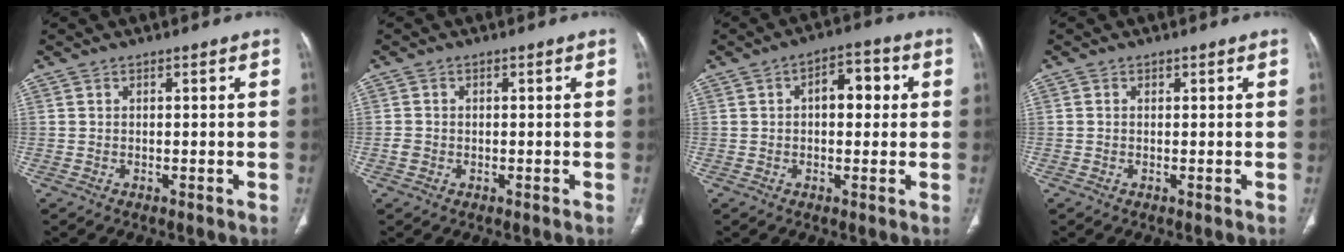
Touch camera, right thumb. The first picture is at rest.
{"total": 1.5, "force": [-0.3, 1.3, 0.6], "torque": [-0.007, 0.006, -0.006]}
{"total": 5.9, "force": [0.9, 3.4, 4.8], "torque": [-0.047, 0.016, 0.006]}
{"total": 0.0}